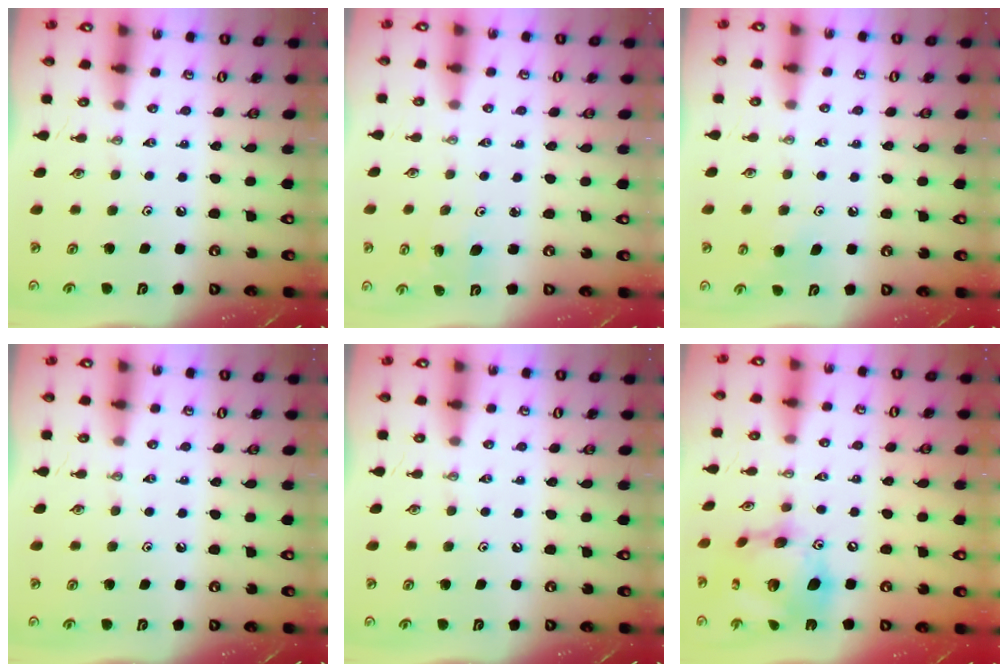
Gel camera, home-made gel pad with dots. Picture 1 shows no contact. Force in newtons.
{"total": 3.5, "press": 3.5, "slide": 0.1}
{"total": 6.7, "press": 6.7, "slide": 0.5}
{"total": 0.0}
{"total": 0.0}
{"total": 19.2, "press": 19.1, "slide": 2.0}